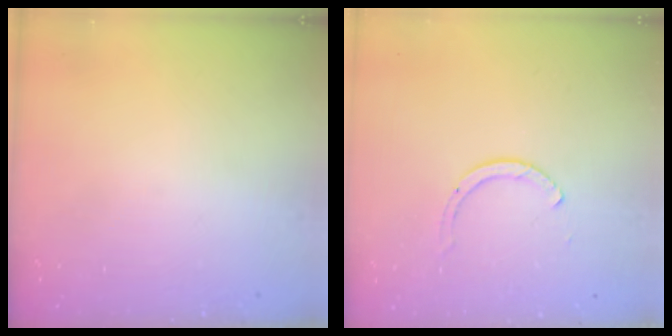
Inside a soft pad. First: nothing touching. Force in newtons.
{"total": 2.0, "press": 1.9, "slide": 0.3}